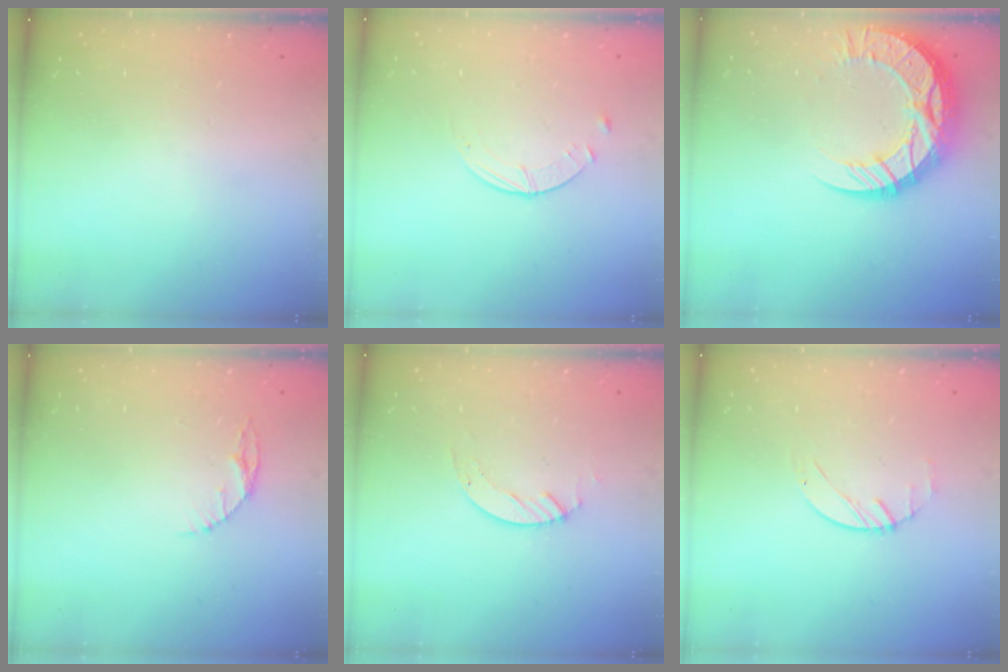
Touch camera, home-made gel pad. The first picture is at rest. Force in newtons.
{"total": 2.6, "press": 2.5, "slide": 0.3}
{"total": 18.2, "press": 18.2, "slide": 1.4}
{"total": 4.7, "press": 4.7, "slide": 0.6}
{"total": 2.7, "press": 2.7, "slide": 0.2}
{"total": 1.2, "press": 1.2, "slide": 0.2}